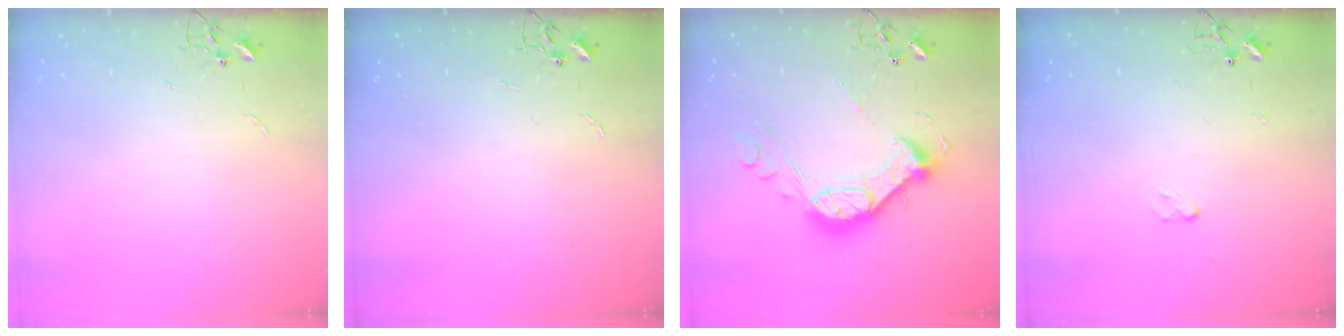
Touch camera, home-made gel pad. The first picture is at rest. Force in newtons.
{"total": 0.0}
{"total": 16.8, "press": 16.8, "slide": 0.4}
{"total": 2.9, "press": 2.8, "slide": 0.4}